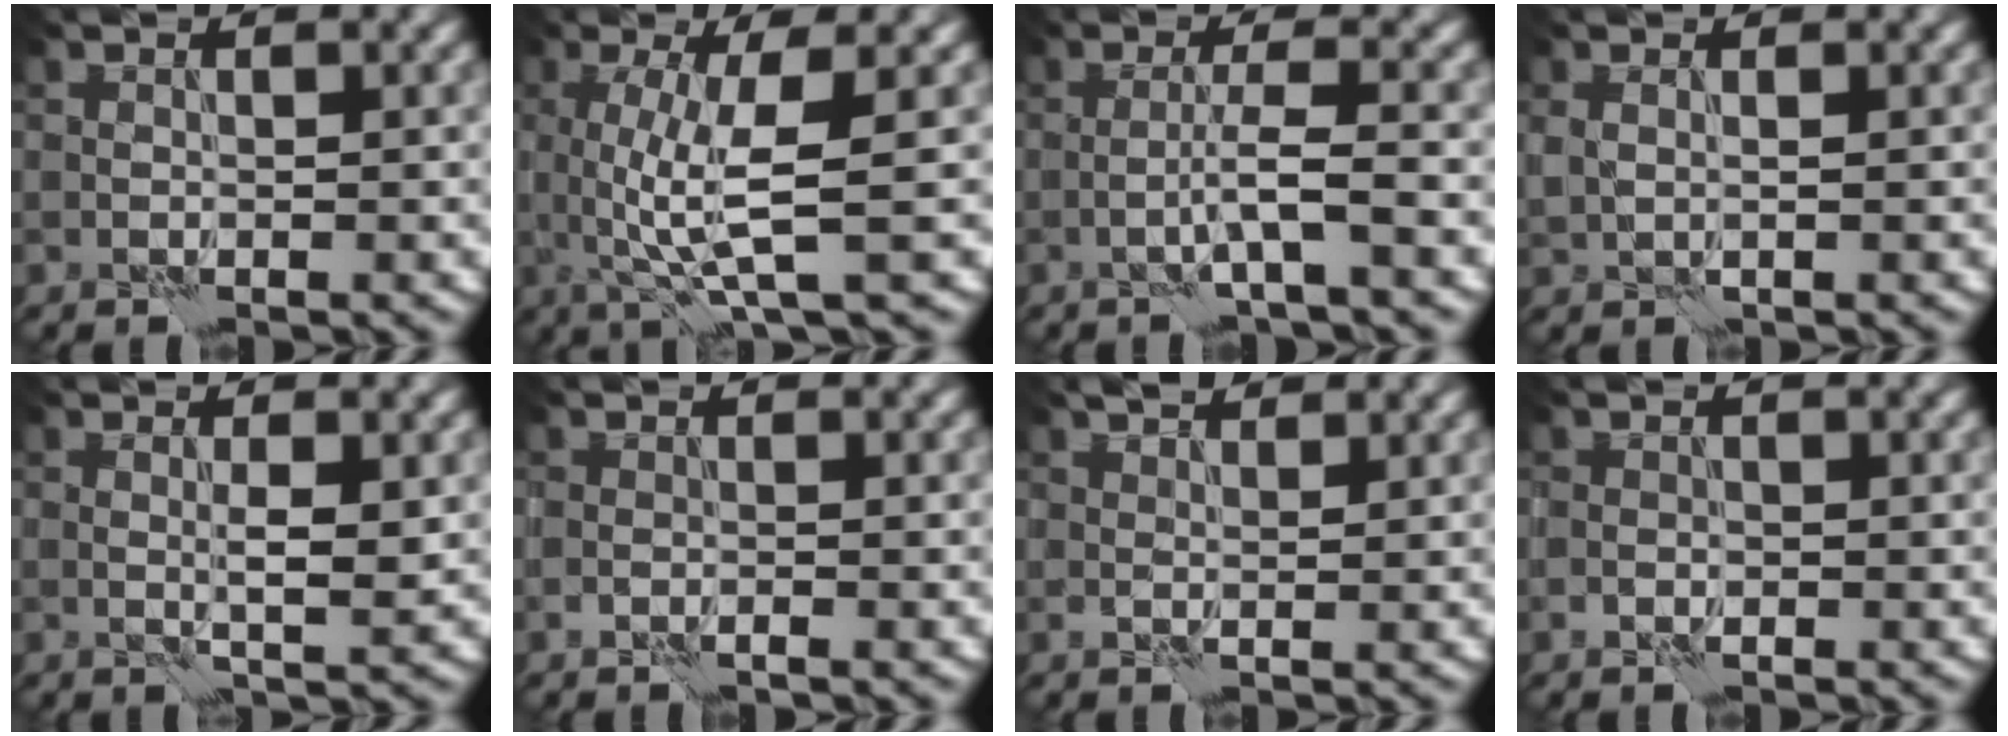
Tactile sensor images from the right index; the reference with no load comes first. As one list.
[{"total": 5.7, "force": [0.2, 1.2, 5.5], "torque": [-0.105, -0.003, 0.003]}, {"total": 3.1, "force": [-1.2, 0.0, 2.8], "torque": [-0.053, 0.012, -0.030]}, {"total": 0.9, "force": [0.4, 0.4, 0.7], "torque": [-0.017, -0.002, 0.010]}, {"total": 2.0, "force": [0.3, 0.3, 2.0], "torque": [-0.033, 0.000, 0.006]}, {"total": 0.9, "force": [-0.6, 0.2, 0.6], "torque": [-0.012, 0.001, -0.012]}, {"total": 1.9, "force": [1.4, 0.8, 1.1], "torque": [-0.023, 0.003, 0.021]}, {"total": 1.1, "force": [-0.6, 0.7, 0.7], "torque": [-0.012, 0.001, -0.014]}]